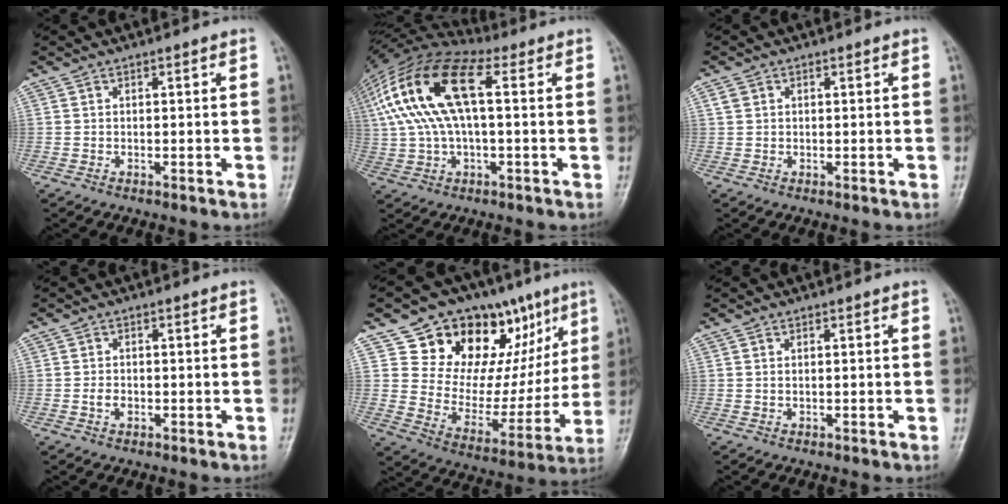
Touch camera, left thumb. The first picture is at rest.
{"total": 18.8, "force": [3.1, 8.3, 16.6], "torque": [-0.346, 0.042, 0.049]}
{"total": 1.7, "force": [0.4, 1.4, 0.8], "torque": [-0.011, 0.005, 0.008]}
{"total": 2.1, "force": [-0.6, 1.5, 1.4], "torque": [-0.023, 0.006, -0.012]}
{"total": 22.9, "force": [11.7, 13.8, 14.1], "torque": [-0.127, -0.035, 0.191]}
{"total": 0.7, "force": [0.1, 0.3, 0.7], "torque": [-0.021, 0.006, 0.005]}